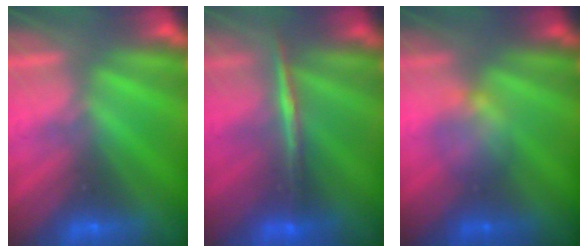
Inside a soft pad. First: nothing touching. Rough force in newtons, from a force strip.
{"total": 1.9}
{"total": 2.2}